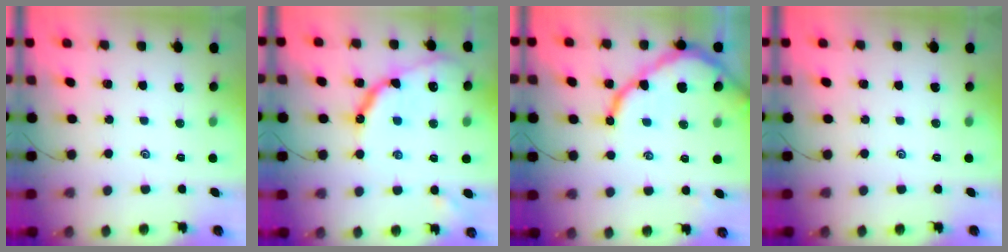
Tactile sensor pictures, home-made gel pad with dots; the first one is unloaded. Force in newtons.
{"total": 14.3, "press": 14.2, "slide": 1.0}
{"total": 11.3, "press": 11.2, "slide": 1.3}
{"total": 0.0}